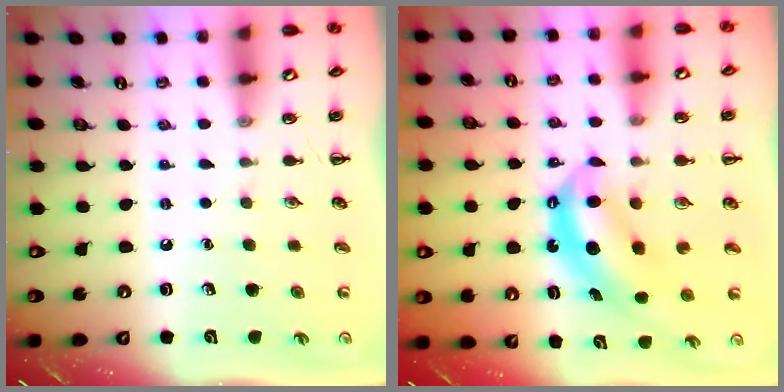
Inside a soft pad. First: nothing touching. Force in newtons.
{"total": 6.4, "press": 6.3, "slide": 1.0}